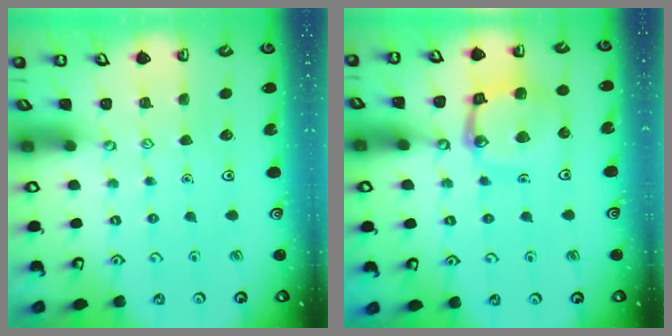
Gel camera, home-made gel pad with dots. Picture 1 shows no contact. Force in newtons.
{"total": 13.4, "press": 13.4, "slide": 1.3}